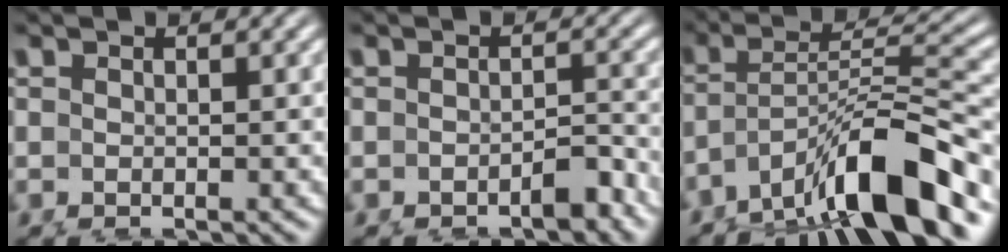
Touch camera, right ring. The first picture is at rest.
{"total": 1.8, "force": [-1.6, 0.1, 0.7], "torque": [-0.007, -0.001, -0.027]}
{"total": 8.2, "force": [-4.2, 2.2, 6.7], "torque": [-0.104, -0.017, -0.056]}